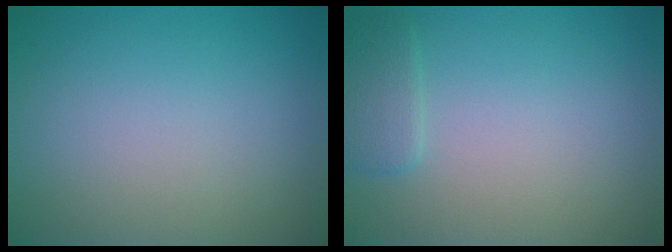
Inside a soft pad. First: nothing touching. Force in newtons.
{"total": 1.6, "press": 1.6, "slide": 0.1}